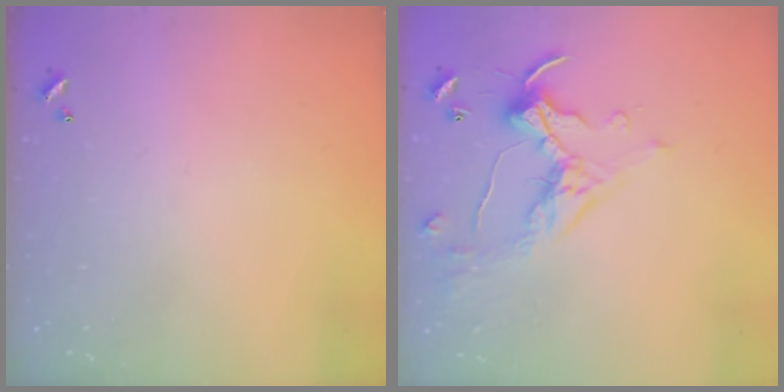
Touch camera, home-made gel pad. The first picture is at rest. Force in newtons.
{"total": 1.5, "press": 1.5, "slide": 0.2}